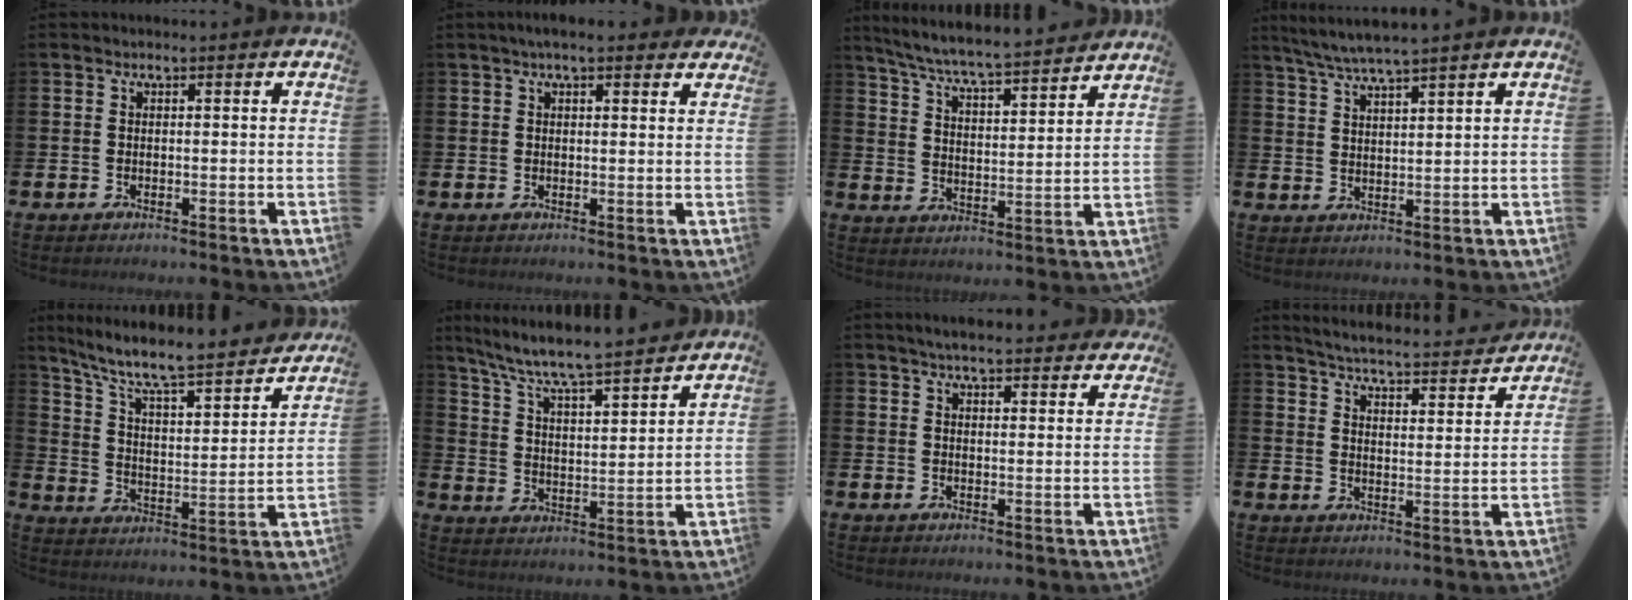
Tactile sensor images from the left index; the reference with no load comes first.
{"total": 2.9, "force": [2.4, 0.7, 1.5], "torque": [-0.025, -0.004, 0.040]}
{"total": 6.6, "force": [6.3, 0.0, 1.8], "torque": [-0.067, -0.051, 0.108]}
{"total": 4.8, "force": [4.5, -0.4, 1.6], "torque": [-0.049, -0.016, 0.082]}
{"total": 8.5, "force": [7.5, 1.2, 3.9], "torque": [-0.104, -0.058, 0.120]}
{"total": 7.9, "force": [7.4, 0.4, 2.7], "torque": [-0.087, -0.058, 0.126]}
{"total": 4.4, "force": [4.2, 0.5, 1.2], "torque": [-0.031, -0.018, 0.076]}
{"total": 4.9, "force": [4.8, 0.1, 1.1], "torque": [-0.037, -0.044, 0.078]}